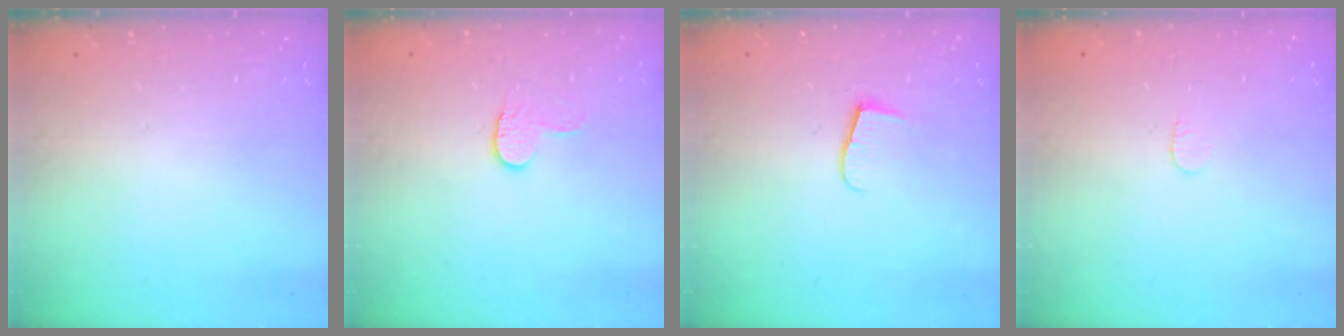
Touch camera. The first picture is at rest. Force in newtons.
{"total": 3.8, "press": 3.8, "slide": 0.4}
{"total": 6.5, "press": 6.5, "slide": 0.7}
{"total": 3.3, "press": 3.3, "slide": 0.3}